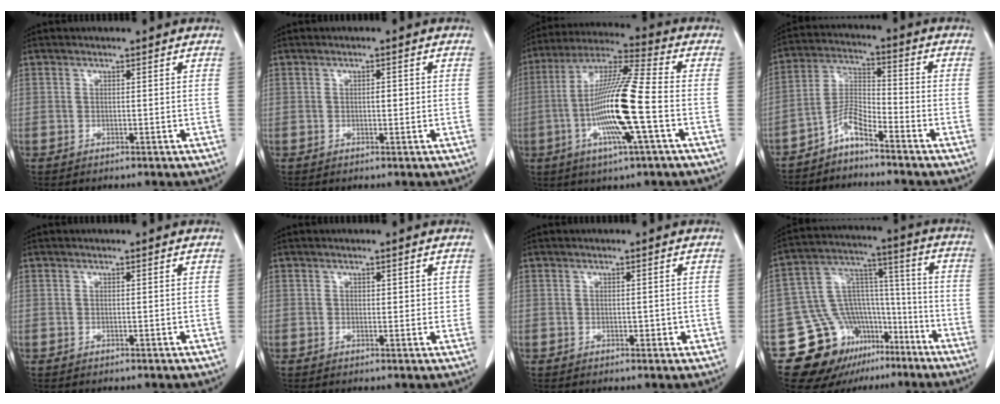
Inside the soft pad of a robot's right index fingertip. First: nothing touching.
{"total": 1.2, "force": [0.0, 0.5, 1.1], "torque": [-0.017, 0.002, 0.000]}
{"total": 15.4, "force": [-3.5, 0.1, 15.0], "torque": [-0.292, -0.005, -0.073]}
{"total": 5.7, "force": [-4.5, 1.1, 3.3], "torque": [-0.074, 0.009, -0.091]}
{"total": 0.0}
{"total": 1.6, "force": [0.6, 1.1, 1.0], "torque": [-0.004, -0.002, 0.007]}
{"total": 1.2, "force": [-0.2, 0.9, 0.8], "torque": [-0.006, 0.003, -0.001]}
{"total": 16.8, "force": [-10.0, 11.7, 6.7], "torque": [-0.108, 0.085, -0.152]}